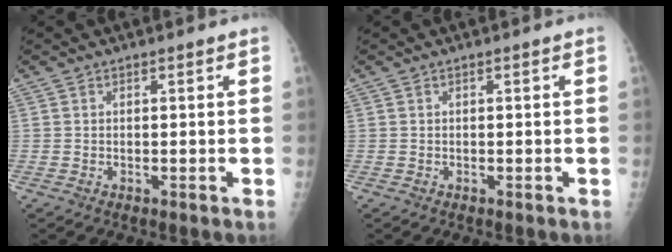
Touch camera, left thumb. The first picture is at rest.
{"total": 0.0}